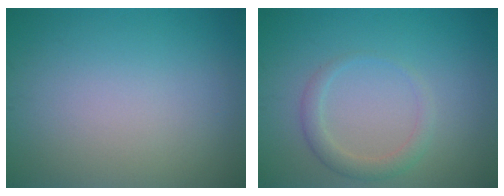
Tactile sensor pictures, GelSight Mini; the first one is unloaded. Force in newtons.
{"total": 2.0, "press": 2.0, "slide": 0.2}